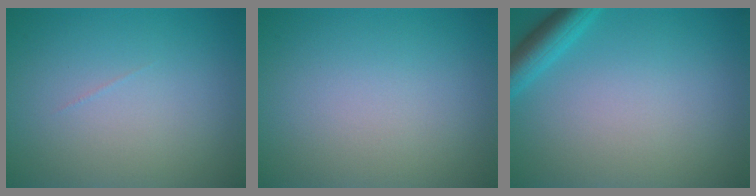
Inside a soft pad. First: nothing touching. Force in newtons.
{"total": 0.0}
{"total": 2.9, "press": 2.9, "slide": 0.2}